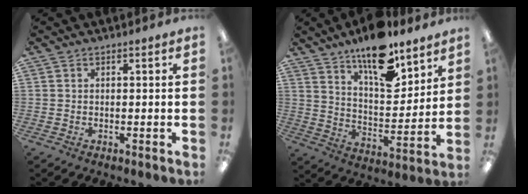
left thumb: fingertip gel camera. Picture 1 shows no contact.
{"total": 16.0, "force": [12.0, 6.0, 8.7], "torque": [-0.138, -0.078, 0.206]}